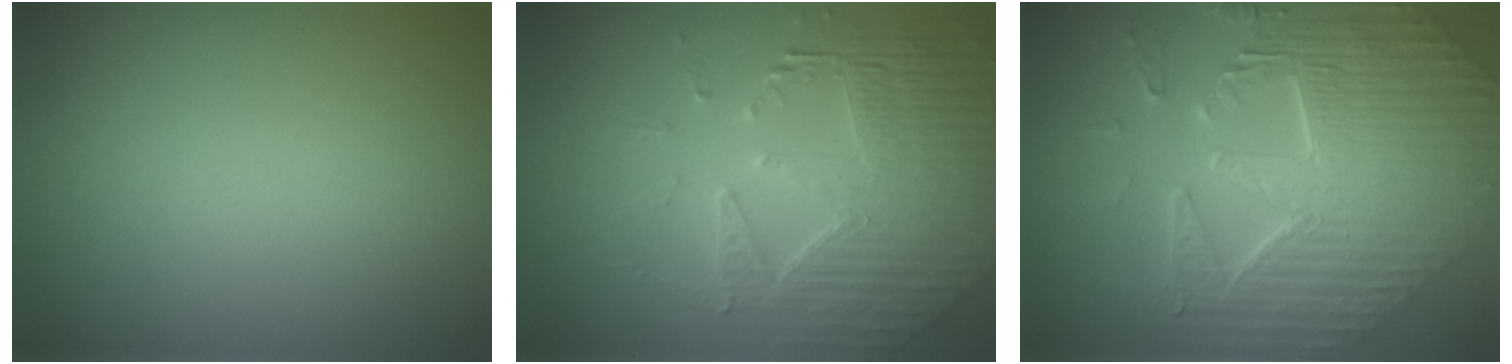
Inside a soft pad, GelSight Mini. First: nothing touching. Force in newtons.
{"total": 6.7, "press": 5.1, "slide": 4.4}
{"total": 10.6, "press": 7.3, "slide": 7.6}